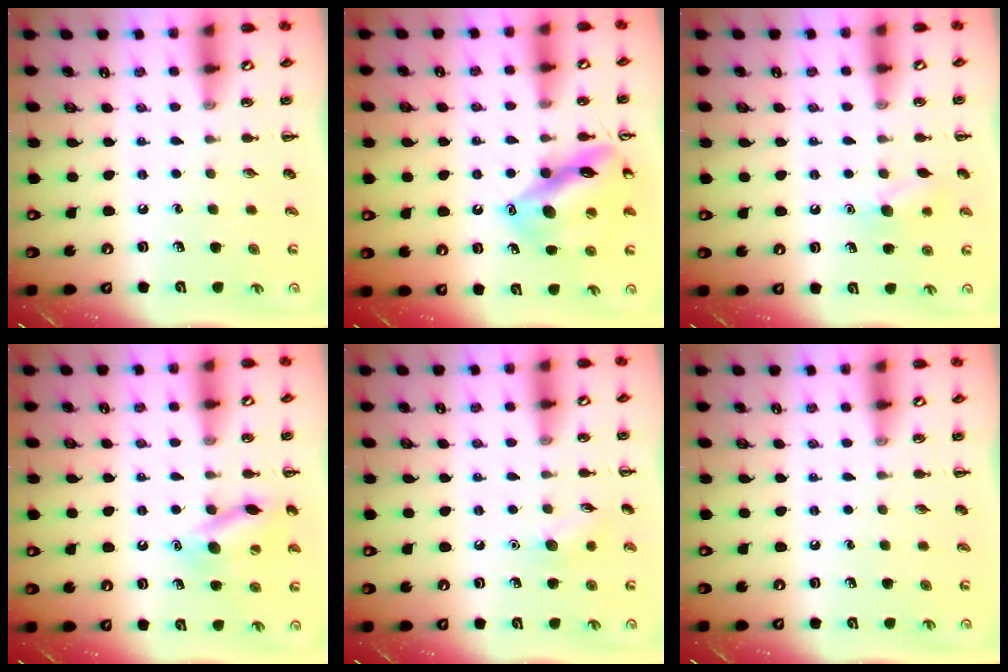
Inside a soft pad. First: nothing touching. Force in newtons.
{"total": 15.5, "press": 15.3, "slide": 1.8}
{"total": 7.8, "press": 7.8, "slide": 1.2}
{"total": 12.8, "press": 12.6, "slide": 1.7}
{"total": 8.0, "press": 7.7, "slide": 2.1}
{"total": 0.0}